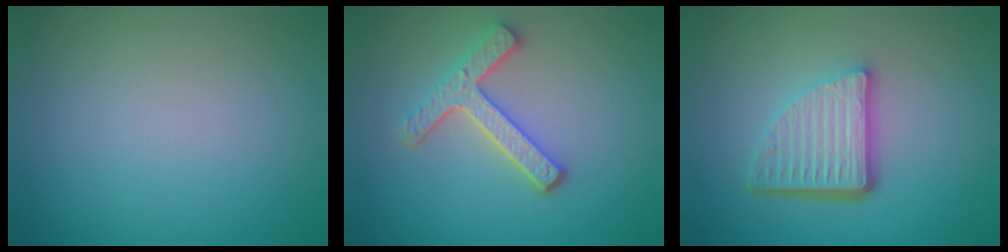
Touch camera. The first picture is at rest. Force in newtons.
{"total": 3.8, "press": 3.1, "slide": 2.2}
{"total": 5.6, "press": 3.8, "slide": 4.2}